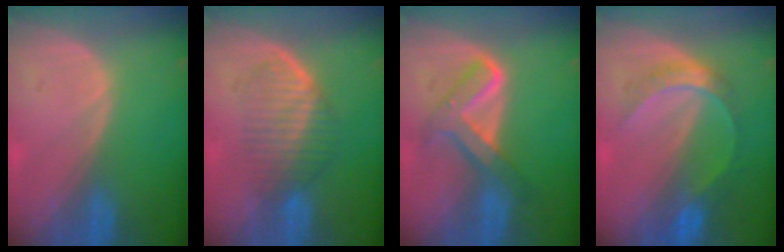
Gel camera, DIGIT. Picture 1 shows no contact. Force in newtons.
{"total": 5.9, "press": 5.8, "slide": 1.4}
{"total": 6.1, "press": 6.1, "slide": 0.2}
{"total": 6.7, "press": 5.7, "slide": 3.4}